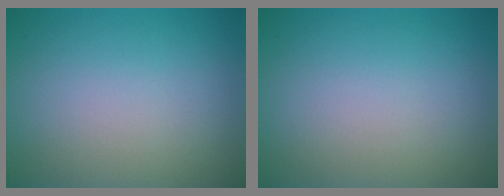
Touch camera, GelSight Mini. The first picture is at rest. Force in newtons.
{"total": 0.0}